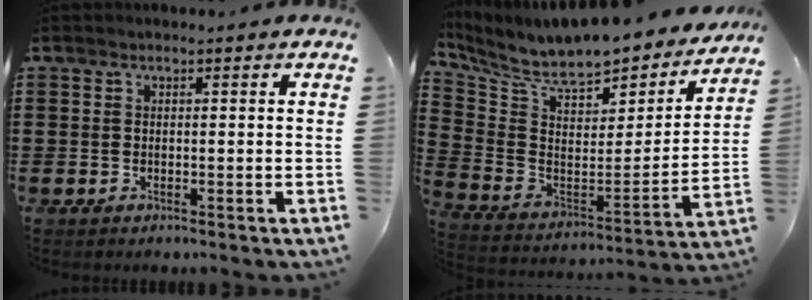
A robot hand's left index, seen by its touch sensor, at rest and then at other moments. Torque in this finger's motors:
{"motor_torque": [1.59, -0.54, 0.56, 0.21]}